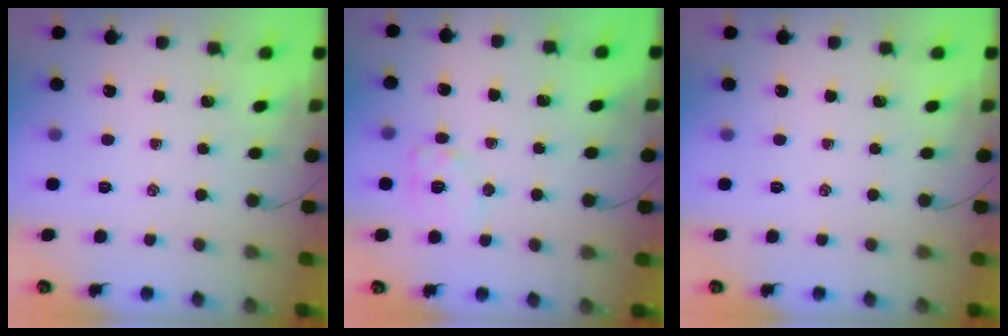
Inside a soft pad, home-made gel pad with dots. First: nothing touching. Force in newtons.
{"total": 9.0, "press": 9.0, "slide": 0.5}
{"total": 0.0}